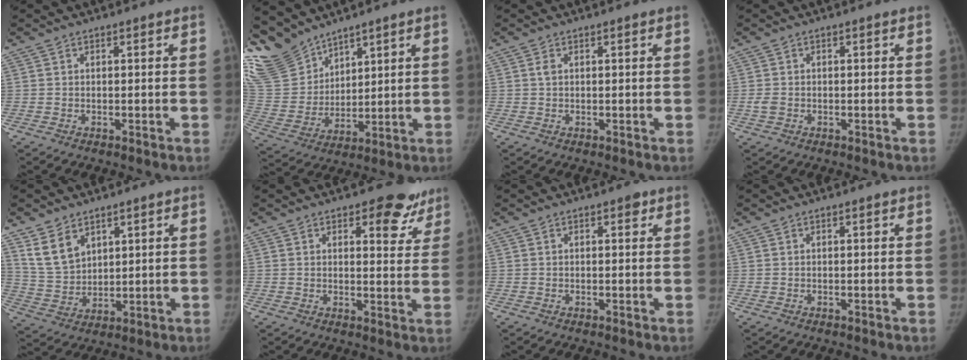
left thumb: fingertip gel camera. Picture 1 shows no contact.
{"total": 15.8, "force": [13.2, 7.5, 4.3], "torque": [-0.081, -0.057, 0.284]}
{"total": 1.3, "force": [0.4, 0.7, 0.9], "torque": [-0.018, 0.002, 0.009]}
{"total": 1.6, "force": [-0.4, 1.2, 0.9], "torque": [-0.020, 0.000, -0.010]}
{"total": 7.9, "force": [4.8, 5.1, 3.7], "torque": [-0.054, -0.024, 0.109]}
{"total": 8.3, "force": [5.6, 4.1, 4.4], "torque": [-0.011, -0.031, 0.064]}
{"total": 1.2, "force": [0.6, 0.7, 0.8], "torque": [-0.004, -0.001, 0.005]}
{"total": 0.0}